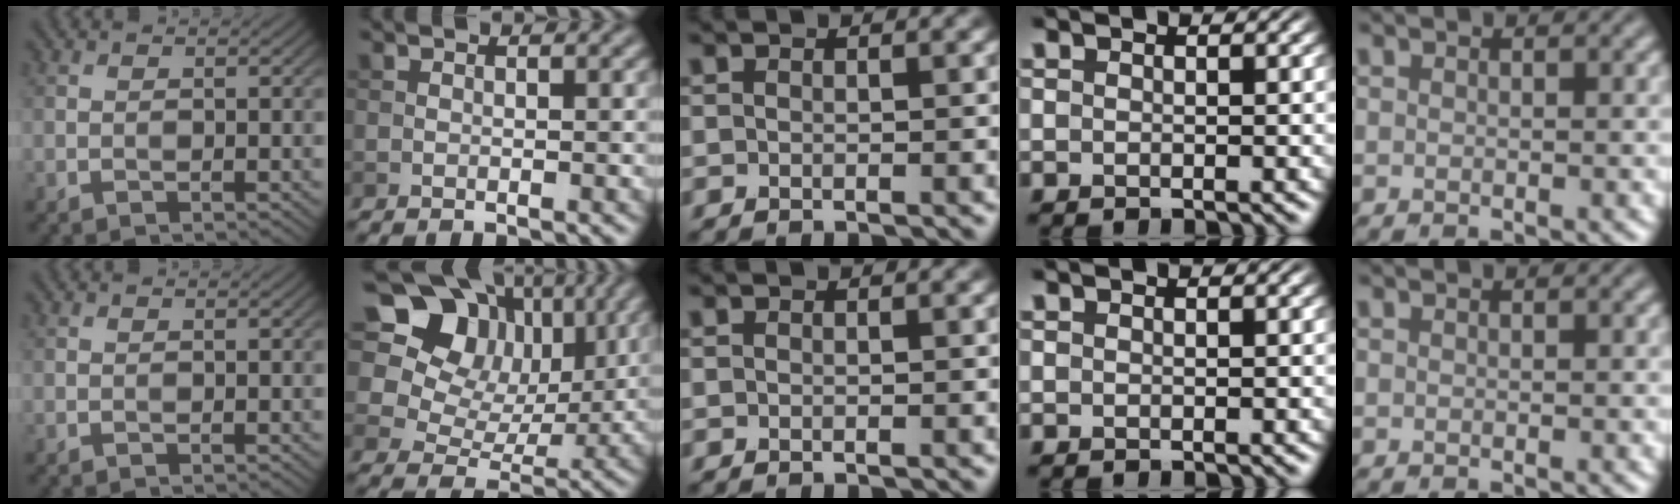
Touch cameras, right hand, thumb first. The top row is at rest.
{"index": {"total": 11.6, "force": [5.8, 8.5, 5.4], "torque": [-0.105, 0.028, 0.089]}}